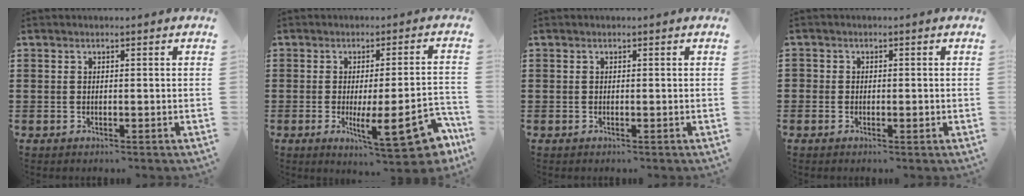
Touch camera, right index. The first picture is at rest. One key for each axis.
{"total": 12.4, "fx": -4.4, "fy": 2.6, "fz": 11.3, "tx": -0.158, "ty": -0.009, "tz": -0.066}
{"total": 0.0}
{"total": 1.1, "fx": -0.4, "fy": 0.8, "fz": 0.6, "tx": -0.012, "ty": -0.002, "tz": -0.008}